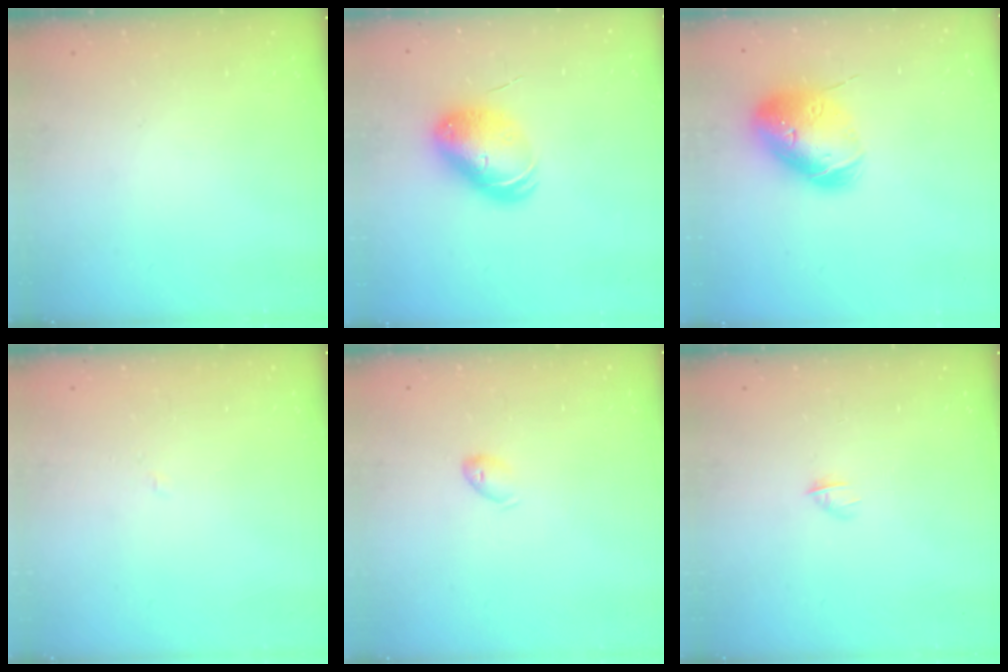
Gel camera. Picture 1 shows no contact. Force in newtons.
{"total": 9.3, "press": 9.1, "slide": 2.0}
{"total": 19.7, "press": 19.5, "slide": 2.9}
{"total": 1.9, "press": 1.9, "slide": 0.3}
{"total": 4.9, "press": 4.9, "slide": 0.6}
{"total": 2.8, "press": 2.7, "slide": 0.8}